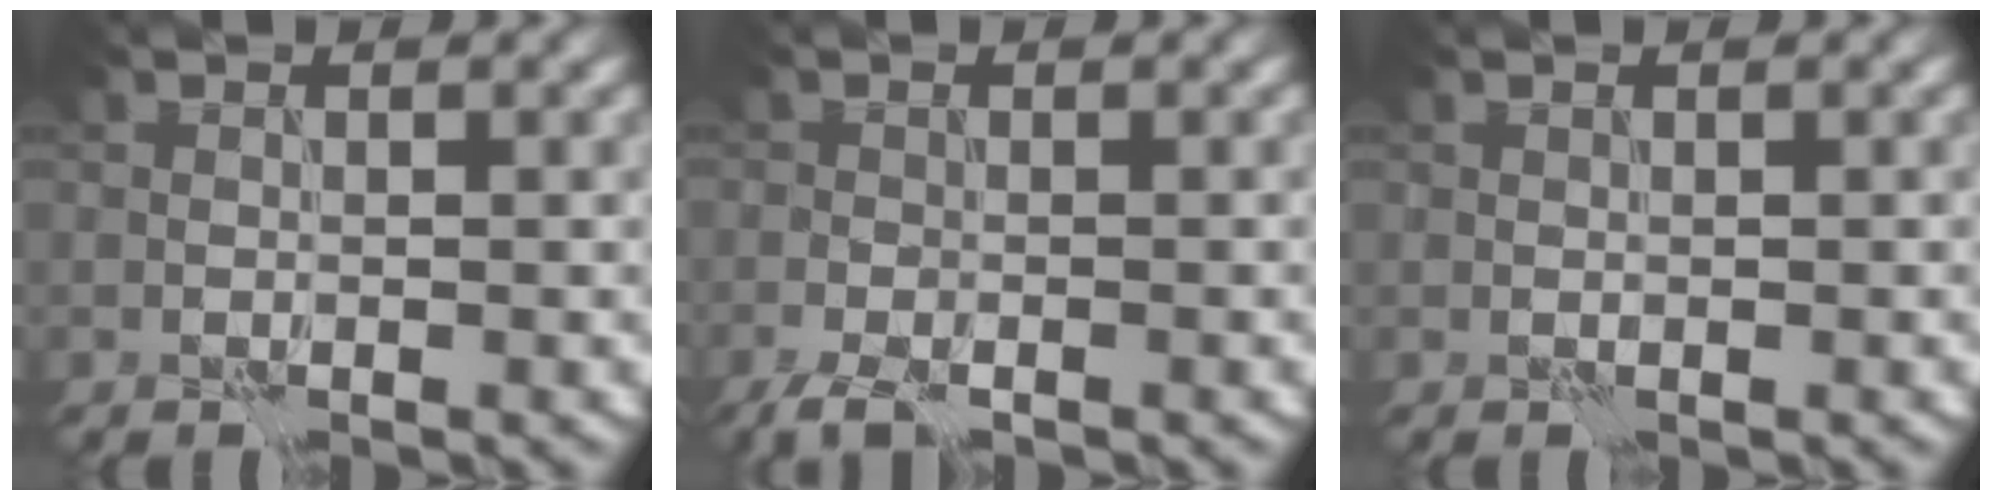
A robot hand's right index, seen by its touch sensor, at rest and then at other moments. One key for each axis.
{"total": 2.7, "fx": -2.1, "fy": 0.6, "fz": 1.6, "tx": -0.031, "ty": -0.006, "tz": -0.042}
{"total": 0.0}